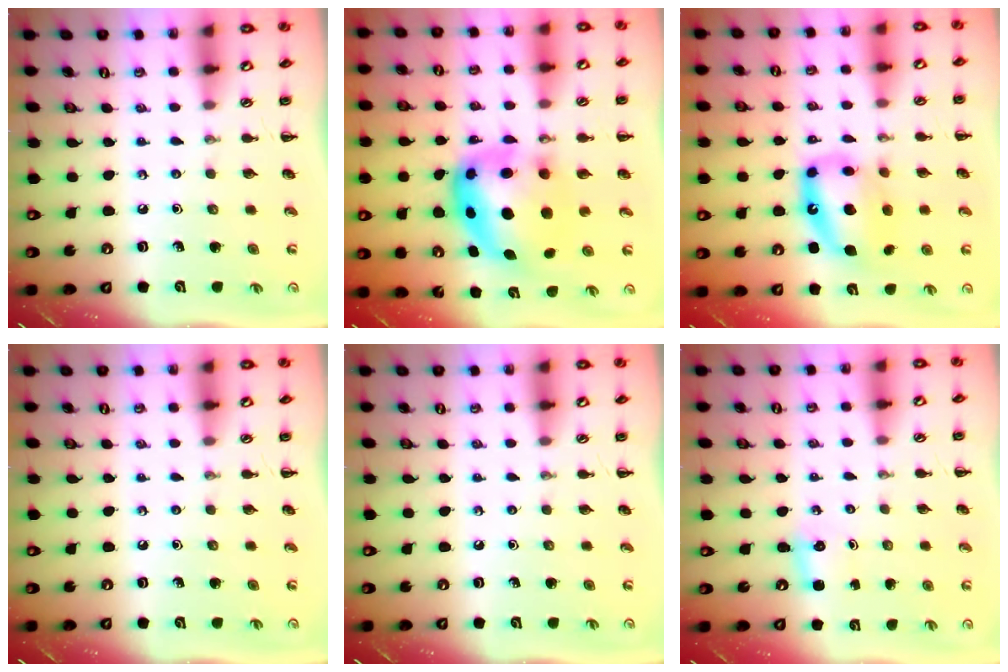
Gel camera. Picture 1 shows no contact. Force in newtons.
{"total": 10.7, "press": 10.4, "slide": 2.5}
{"total": 12.3, "press": 11.9, "slide": 3.1}
{"total": 0.0}
{"total": 0.0}
{"total": 2.6, "press": 2.5, "slide": 0.7}